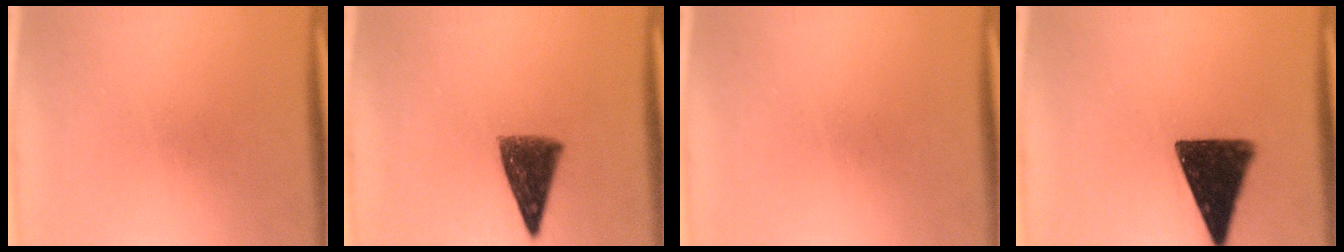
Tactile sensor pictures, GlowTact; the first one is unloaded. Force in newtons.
{"total": 8.4}
{"total": 0.0}
{"total": 14.7}